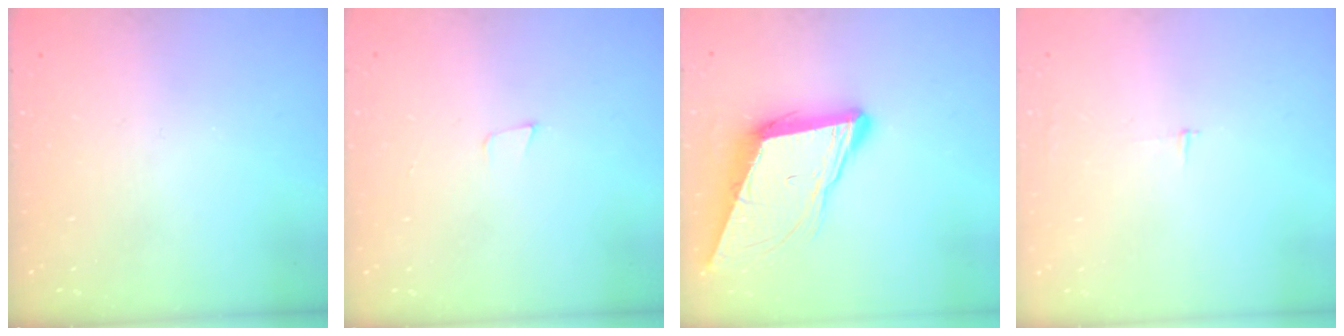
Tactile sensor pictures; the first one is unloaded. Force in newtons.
{"total": 3.3, "press": 2.0, "slide": 2.6}
{"total": 11.7, "press": 11.1, "slide": 3.5}
{"total": 2.3, "press": 2.3, "slide": 0.2}